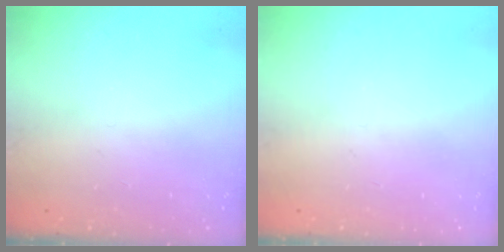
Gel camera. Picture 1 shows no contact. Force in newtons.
{"total": 0.0}